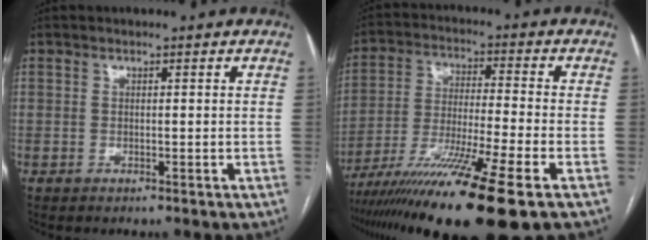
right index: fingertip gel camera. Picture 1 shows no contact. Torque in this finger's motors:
{"motor_torque": [1.58, -0.56, 1.05, 0.21]}